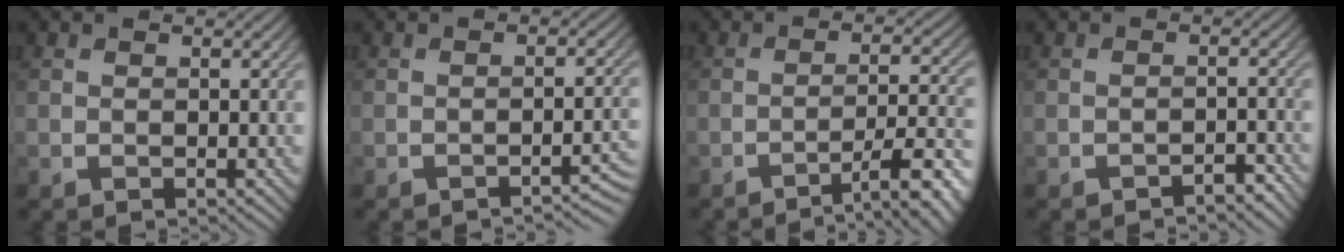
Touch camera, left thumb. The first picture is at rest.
{"total": 3.1, "force": [-2.1, 0.4, 2.2], "torque": [-0.026, 0.009, -0.036]}
{"total": 9.3, "force": [-5.8, 1.8, 7.0], "torque": [-0.115, 0.011, -0.080]}
{"total": 1.8, "force": [-1.7, 0.3, 0.6], "torque": [-0.005, 0.006, -0.024]}